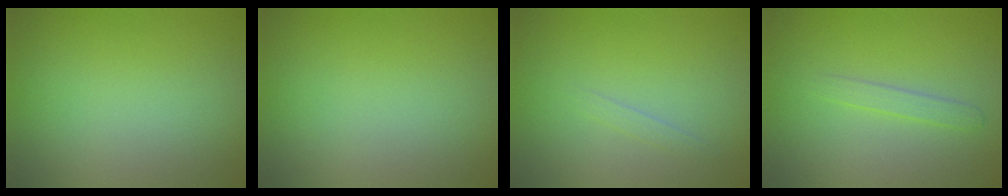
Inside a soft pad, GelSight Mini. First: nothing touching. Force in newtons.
{"total": 0.0}
{"total": 0.6, "press": 0.6, "slide": 0.0}
{"total": 1.2, "press": 1.2, "slide": 0.1}